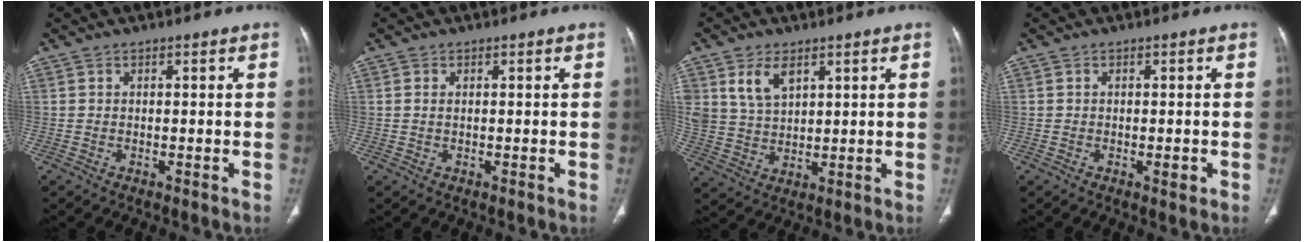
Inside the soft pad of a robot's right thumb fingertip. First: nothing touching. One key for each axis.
{"total": 0.8, "fx": 0.2, "fy": 0.5, "fz": 0.6, "tx": -0.018, "ty": 0.003, "tz": 0.005}
{"total": 7.5, "fx": 3.8, "fy": 4.7, "fz": 4.3, "tx": -0.071, "ty": -0.018, "tz": 0.083}
{"total": 1.5, "fx": -0.5, "fy": 0.6, "fz": 1.3, "tx": -0.015, "ty": -0.002, "tz": -0.005}